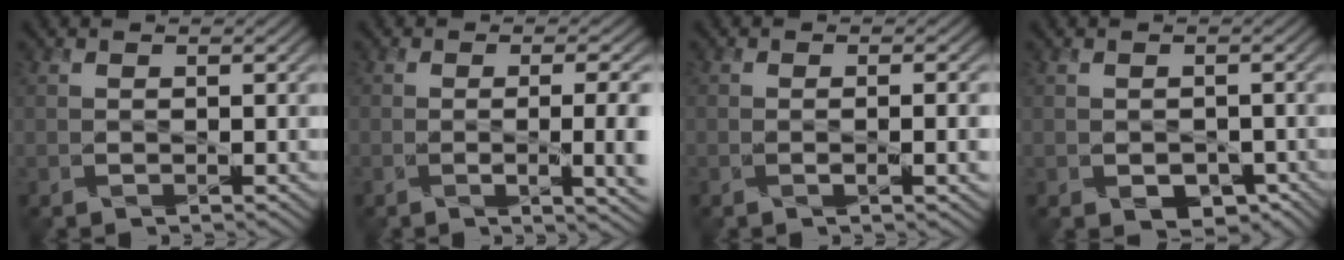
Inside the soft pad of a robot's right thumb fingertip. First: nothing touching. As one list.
[{"total": 7.4, "force": [-1.0, 2.5, 6.9], "torque": [-0.074, -0.002, -0.013]}, {"total": 2.6, "force": [-0.5, 0.4, 2.5], "torque": [-0.037, 0.004, -0.011]}, {"total": 2.5, "force": [-1.2, 1.8, 1.3], "torque": [-0.024, -0.018, -0.014]}]